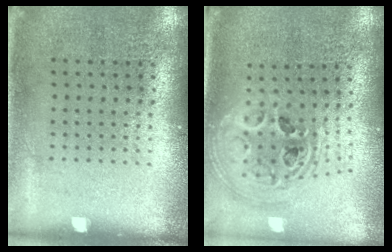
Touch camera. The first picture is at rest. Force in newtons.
{"total": 2.3, "press": 1.8, "slide": 1.6}